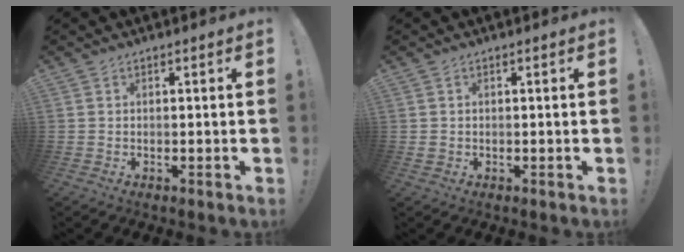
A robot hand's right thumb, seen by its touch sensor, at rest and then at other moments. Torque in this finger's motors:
{"motor_torque": [-0.06, -0.21, -0.16, 0.27, -0.02]}